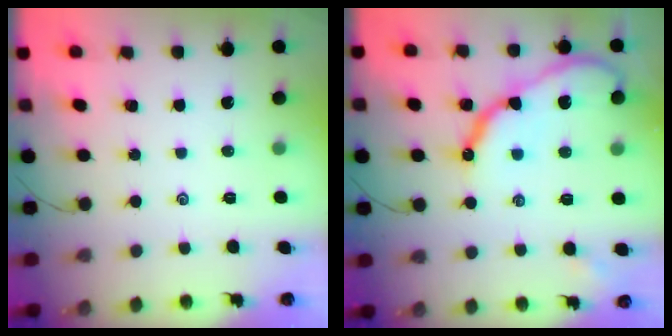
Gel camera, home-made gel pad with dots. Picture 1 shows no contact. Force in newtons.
{"total": 13.7, "press": 13.6, "slide": 1.5}